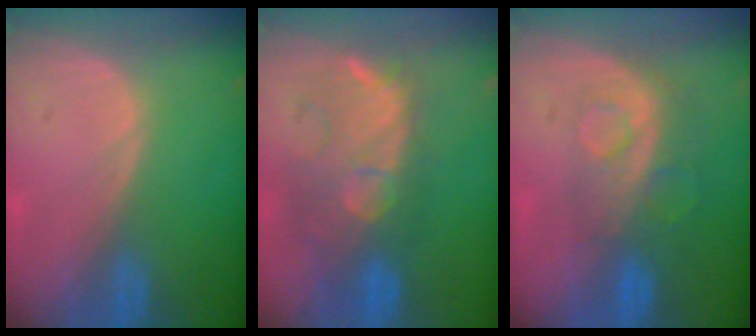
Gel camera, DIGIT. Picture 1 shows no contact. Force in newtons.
{"total": 9.8, "press": 9.5, "slide": 2.7}
{"total": 8.5, "press": 7.1, "slide": 4.7}